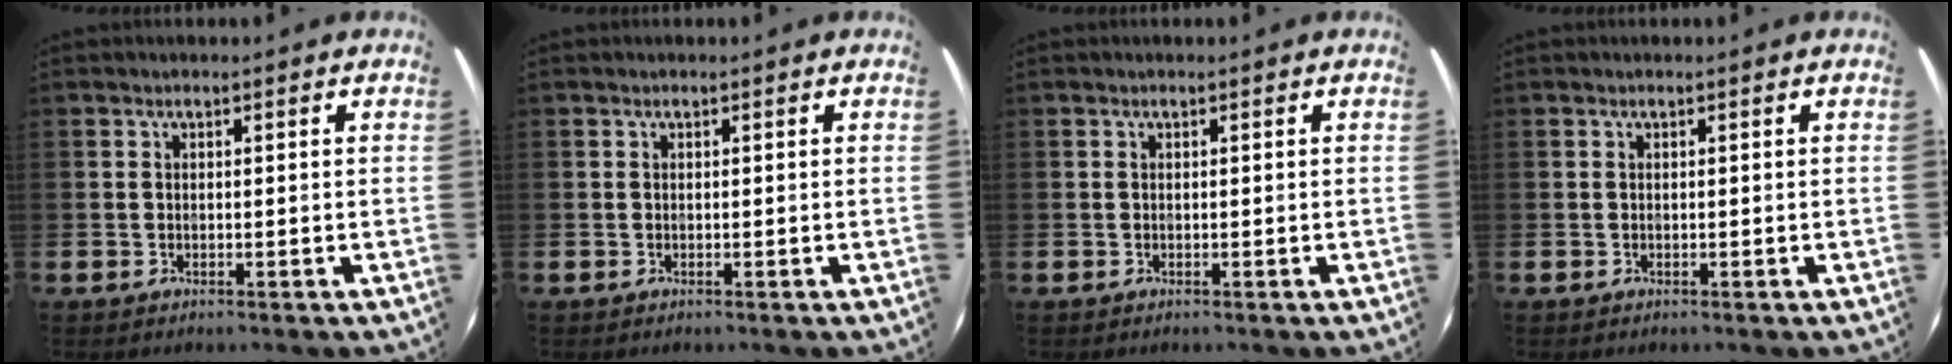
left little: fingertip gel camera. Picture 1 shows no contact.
{"total": 0.0}
{"total": 0.0}
{"total": 0.0}